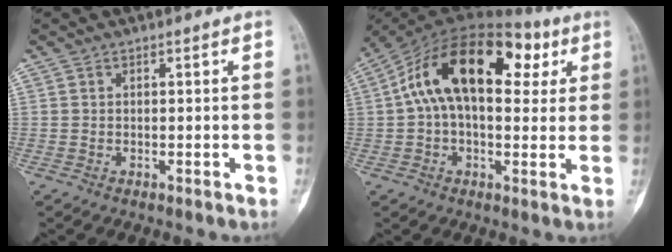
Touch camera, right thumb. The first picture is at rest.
{"total": 20.9, "force": [5.6, 11.8, 16.3], "torque": [-0.257, 0.041, 0.080]}